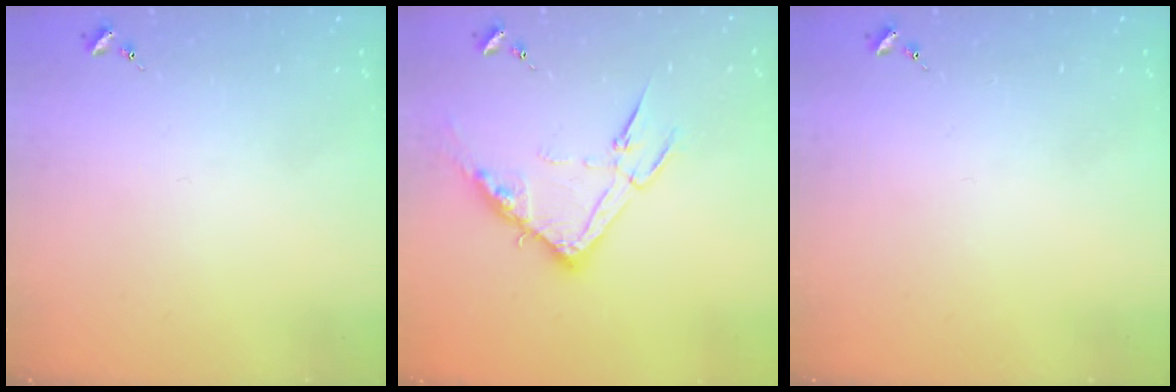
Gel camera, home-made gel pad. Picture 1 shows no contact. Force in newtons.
{"total": 13.9, "press": 13.8, "slide": 0.9}
{"total": 0.0}